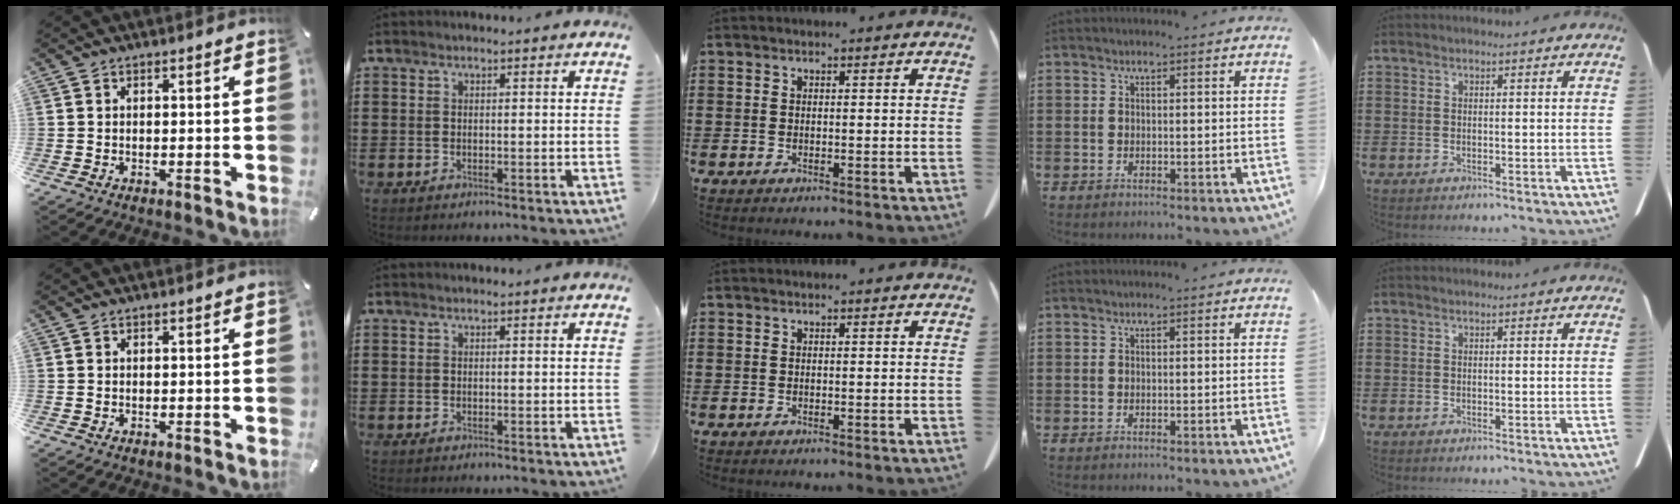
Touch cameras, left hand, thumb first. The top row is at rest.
{}